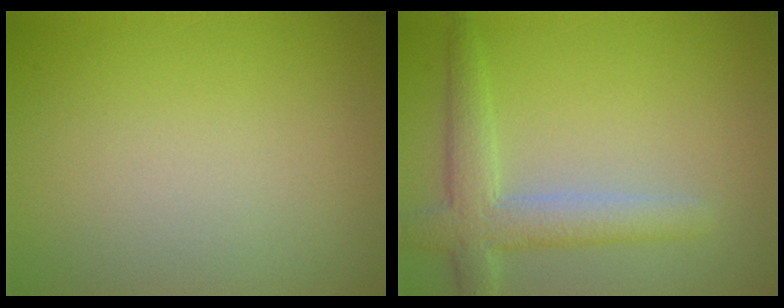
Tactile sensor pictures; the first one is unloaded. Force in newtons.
{"total": 4.2, "press": 4.2, "slide": 0.3}